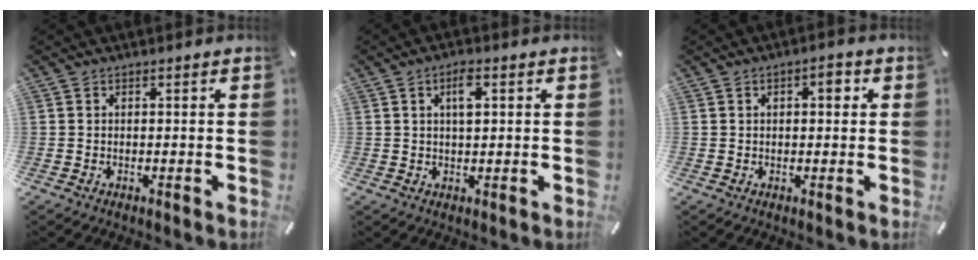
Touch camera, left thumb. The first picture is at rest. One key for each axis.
{"total": 4.4, "fx": 1.5, "fy": 1.7, "fz": 3.7, "tx": -0.064, "ty": 0.002, "tz": 0.019}
{"total": 2.9, "fx": 0.7, "fy": 1.6, "fz": 2.3, "tx": -0.032, "ty": 0.004, "tz": 0.004}